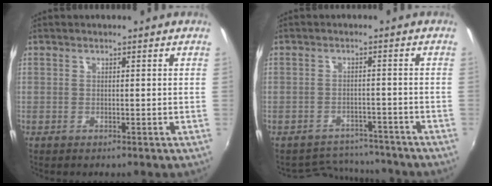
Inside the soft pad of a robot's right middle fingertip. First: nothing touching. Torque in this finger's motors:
{"motor_torque": [-0.52, -0.60, -0.15, -0.05]}